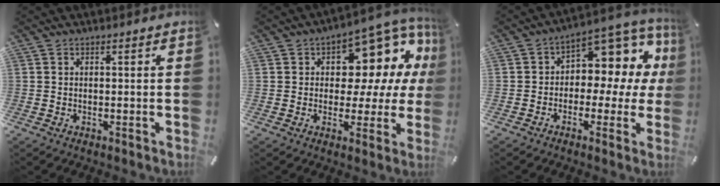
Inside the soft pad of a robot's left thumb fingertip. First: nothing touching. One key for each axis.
{"total": 11.0, "fx": 5.4, "fy": 7.2, "fz": 6.3, "tx": -0.076, "ty": -0.062, "tz": 0.096}
{"total": 9.6, "fx": 2.3, "fy": 6.7, "fz": 6.4, "tx": -0.082, "ty": -0.029, "tz": 0.038}